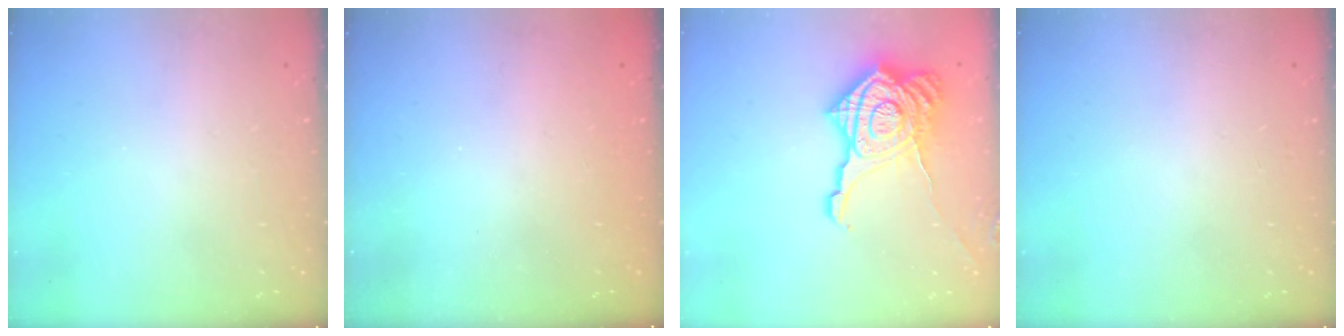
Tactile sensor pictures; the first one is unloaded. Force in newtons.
{"total": 2.4, "press": 2.3, "slide": 0.8}
{"total": 24.8, "press": 24.7, "slide": 1.8}
{"total": 0.0}